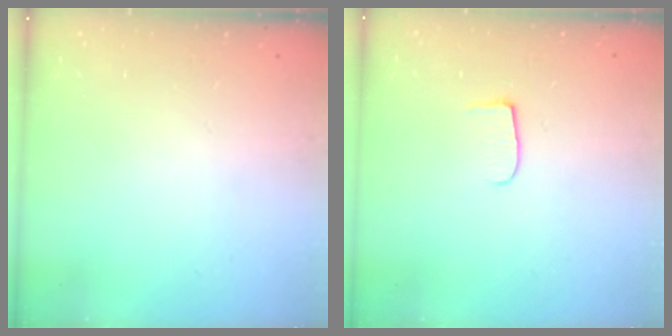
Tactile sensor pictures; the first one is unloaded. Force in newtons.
{"total": 6.0, "press": 6.0, "slide": 0.6}